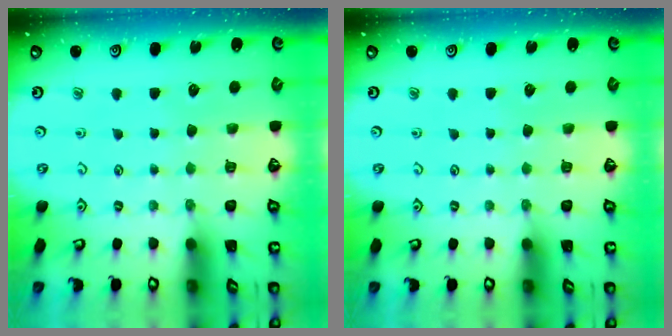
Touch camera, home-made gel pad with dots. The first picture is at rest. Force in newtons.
{"total": 0.0}